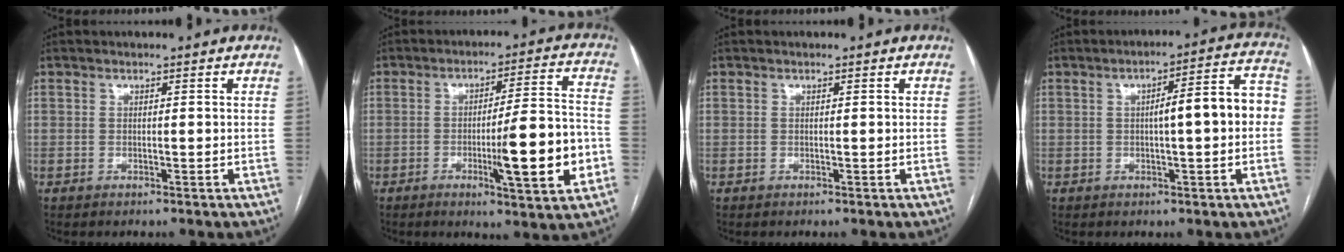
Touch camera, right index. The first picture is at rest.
{"total": 13.4, "force": [-3.9, 0.9, 12.8], "torque": [-0.187, -0.004, -0.056]}
{"total": 0.0}
{"total": 9.4, "force": [-0.1, 1.5, 9.2], "torque": [-0.123, 0.036, -0.003]}